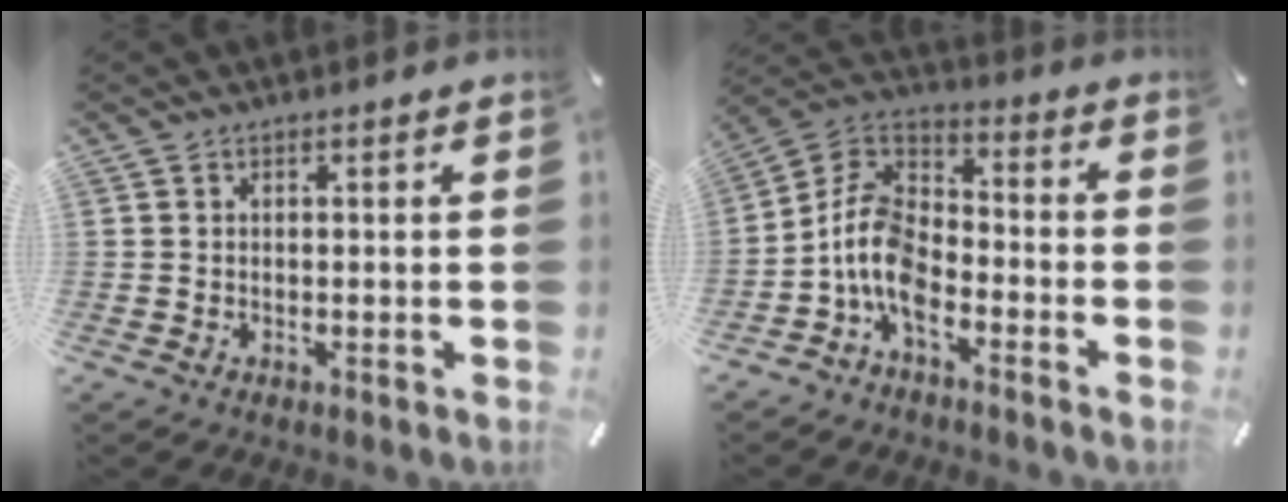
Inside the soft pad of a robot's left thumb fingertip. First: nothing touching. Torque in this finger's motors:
{"motor_torque": [-0.31, 1.29, 1.17, 0.73, 0.35]}